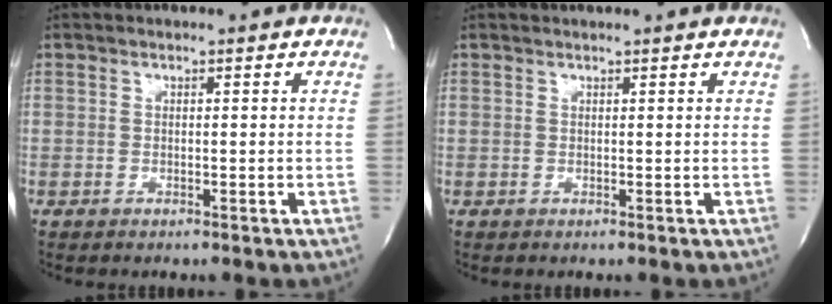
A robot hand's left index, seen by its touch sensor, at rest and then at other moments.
{"total": 1.2, "force": [1.1, -0.3, 0.4], "torque": [-0.012, 0.007, 0.020]}